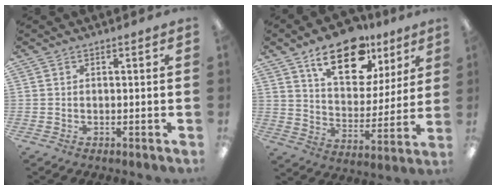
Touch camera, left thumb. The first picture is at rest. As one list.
[{"total": 18.9, "force": [12.0, 9.8, 10.9], "torque": [-0.163, -0.055, 0.205]}]